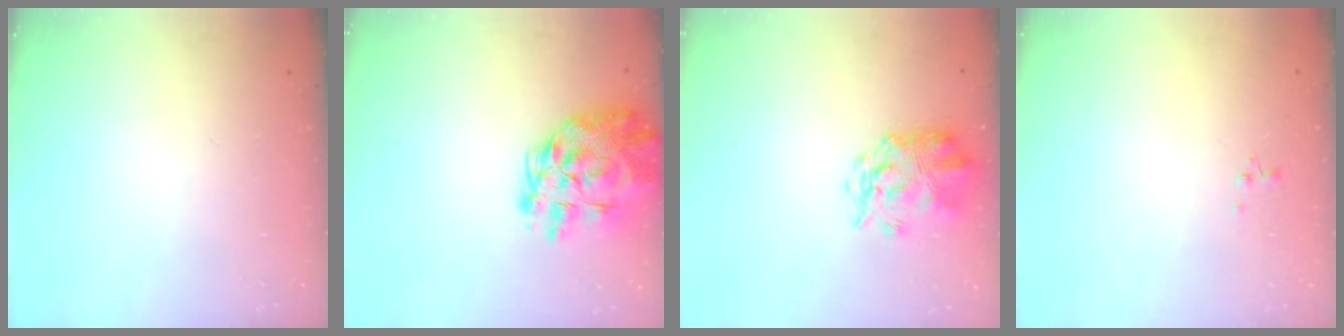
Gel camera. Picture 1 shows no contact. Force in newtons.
{"total": 16.1, "press": 15.1, "slide": 5.6}
{"total": 4.0, "press": 3.6, "slide": 1.7}
{"total": 1.0, "press": 0.9, "slide": 0.4}